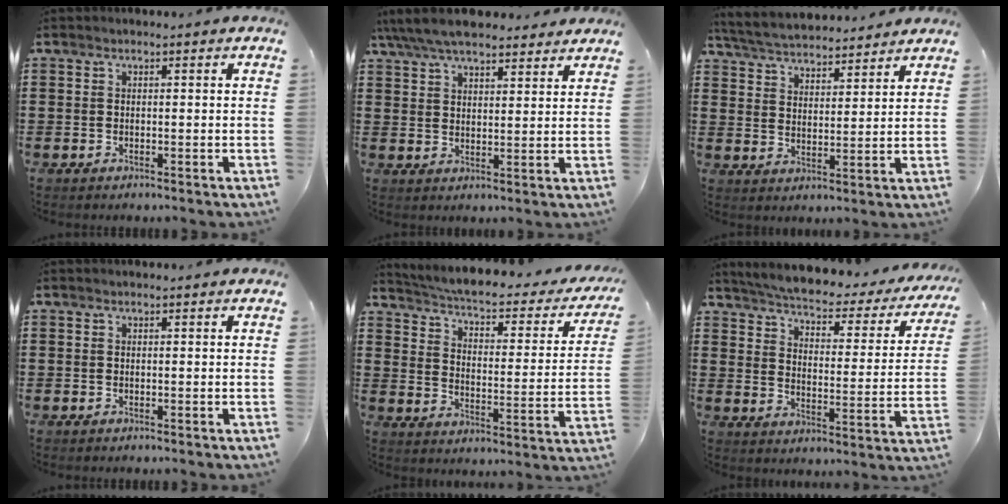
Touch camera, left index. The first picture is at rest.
{"total": 7.0, "force": [6.2, 1.6, 2.8], "torque": [-0.073, -0.012, 0.116]}
{"total": 4.7, "force": [4.7, 0.6, 0.4], "torque": [-0.031, -0.025, 0.082]}
{"total": 0.0}
{"total": 3.7, "force": [3.1, 0.1, 2.0], "torque": [-0.060, -0.031, 0.043]}
{"total": 3.4, "force": [3.2, 0.0, 1.4], "torque": [-0.048, -0.032, 0.043]}